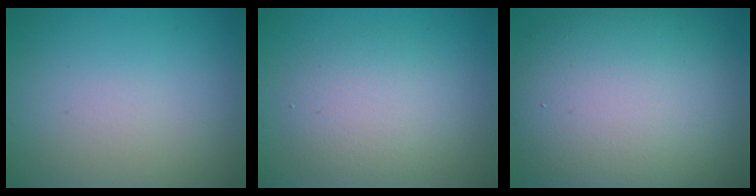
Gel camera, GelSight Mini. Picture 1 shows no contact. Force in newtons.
{"total": 3.7, "press": 3.7, "slide": 0.3}
{"total": 13.4, "press": 13.4, "slide": 0.9}